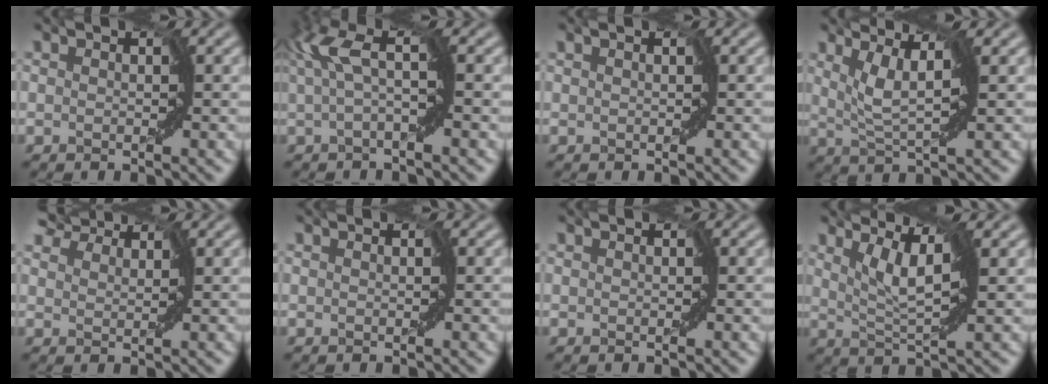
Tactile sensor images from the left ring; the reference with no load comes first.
{"total": 4.4, "force": [1.3, 0.6, 4.2], "torque": [-0.089, 0.016, 0.012]}
{"total": 0.0}
{"total": 3.3, "force": [1.8, 0.2, 2.7], "torque": [-0.059, -0.002, 0.035]}
{"total": 4.1, "force": [3.4, 1.9, 1.4], "torque": [-0.044, 0.008, 0.045]}
{"total": 0.0}
{"total": 0.0}
{"total": 3.2, "force": [2.0, 0.1, 2.6], "torque": [-0.052, -0.006, 0.037]}